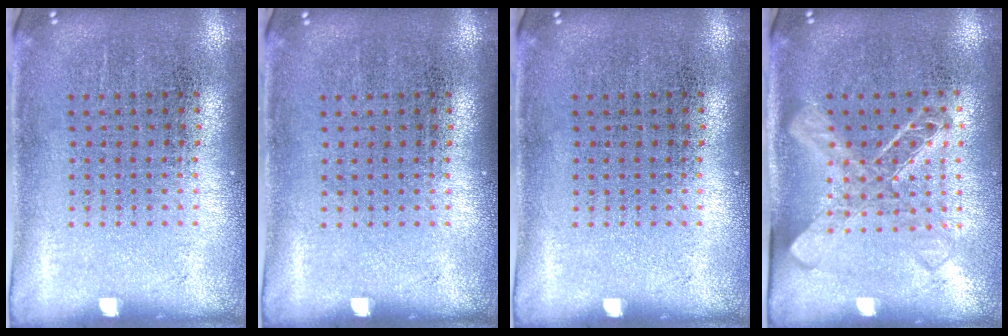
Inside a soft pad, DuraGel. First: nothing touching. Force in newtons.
{"total": 0.0}
{"total": 0.0}
{"total": 1.6, "press": 1.5, "slide": 0.7}